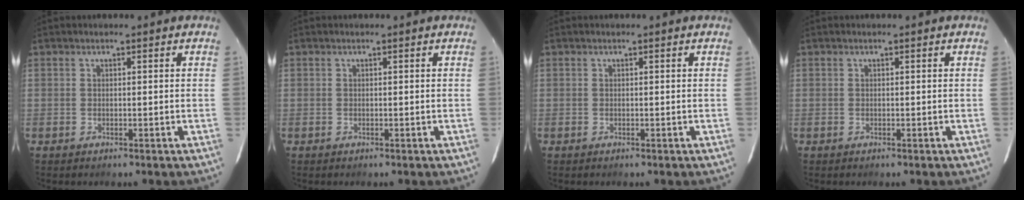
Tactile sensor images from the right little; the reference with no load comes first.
{"total": 0.0}
{"total": 0.0}
{"total": 0.0}